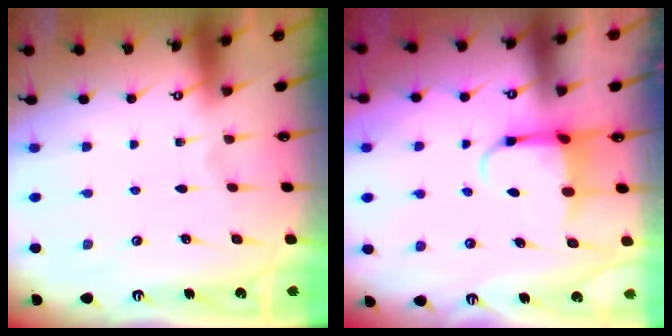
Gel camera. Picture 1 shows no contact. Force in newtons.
{"total": 4.5, "press": 4.4, "slide": 1.2}